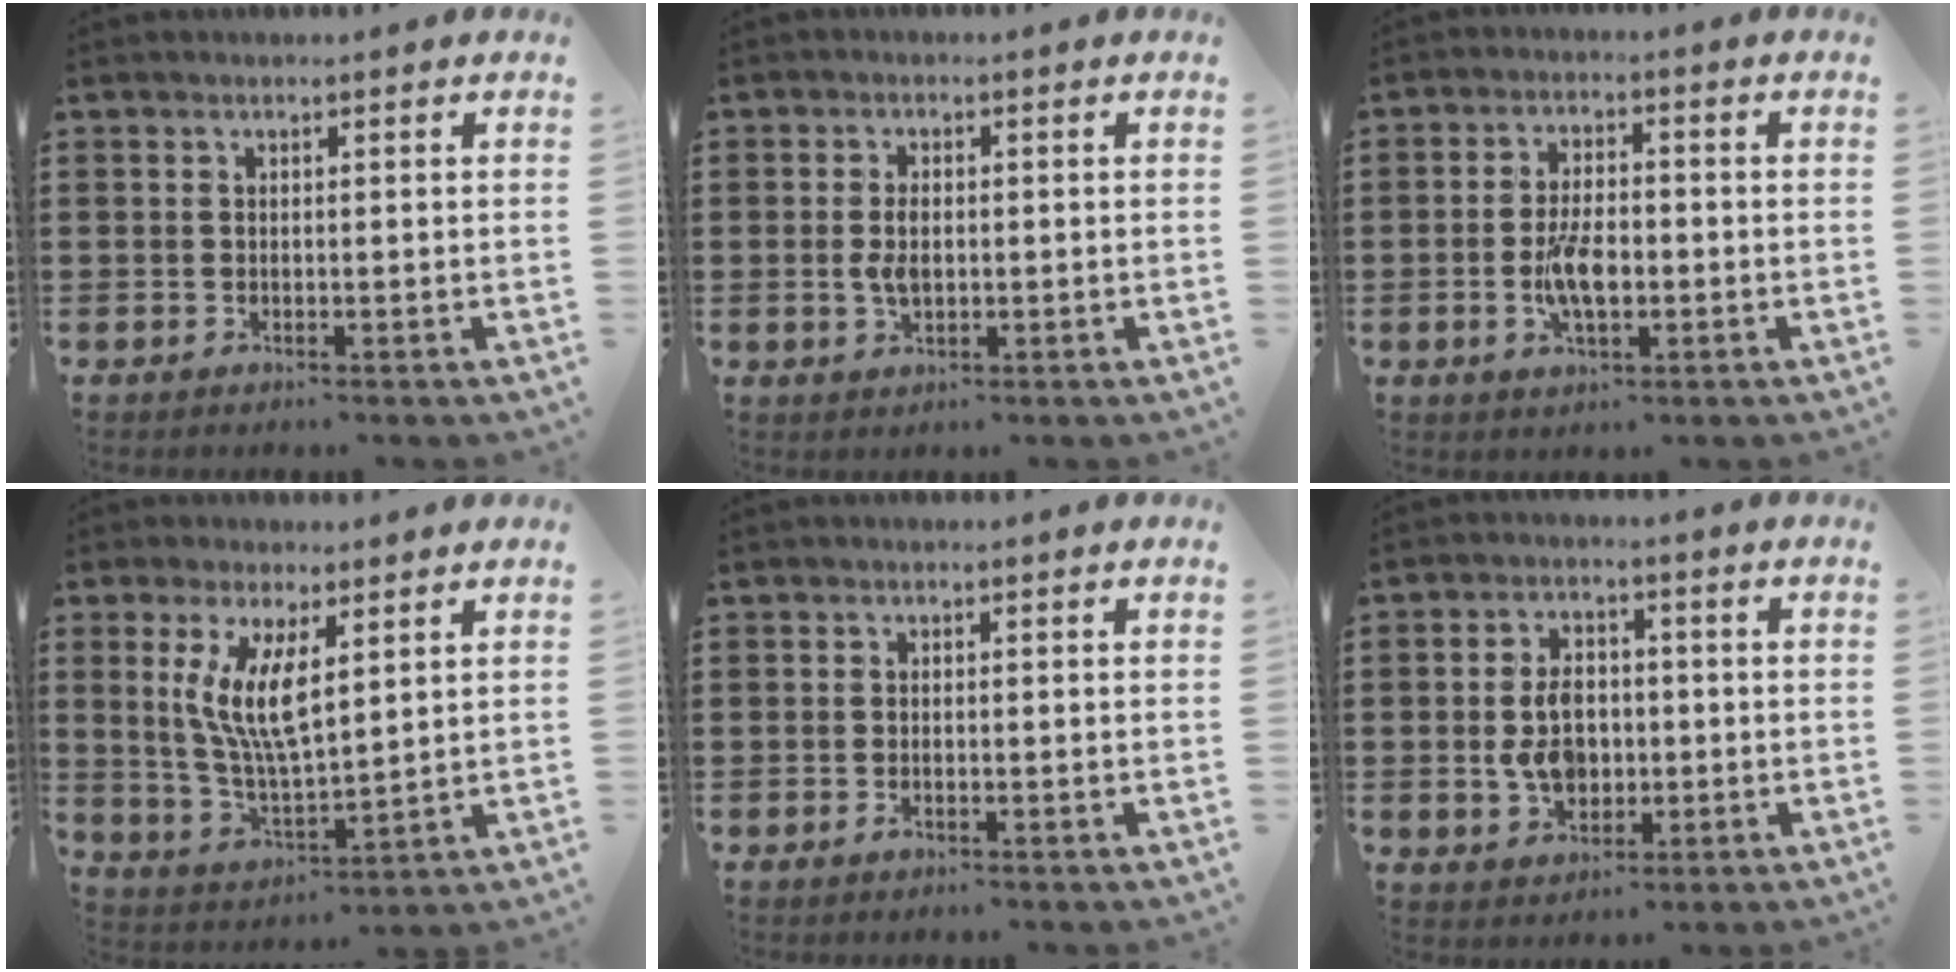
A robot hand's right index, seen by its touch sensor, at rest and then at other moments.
{"total": 3.4, "force": [-0.1, 1.8, 2.8], "torque": [-0.070, -0.002, -0.007]}
{"total": 6.3, "force": [-1.4, 2.8, 5.5], "torque": [-0.122, -0.003, -0.030]}
{"total": 8.5, "force": [2.7, 2.6, 7.6], "torque": [-0.160, -0.001, 0.046]}
{"total": 0.7, "force": [-0.4, 0.2, 0.5], "torque": [-0.012, -0.008, -0.004]}
{"total": 6.7, "force": [-0.6, 4.5, 4.9], "torque": [-0.103, 0.003, -0.015]}